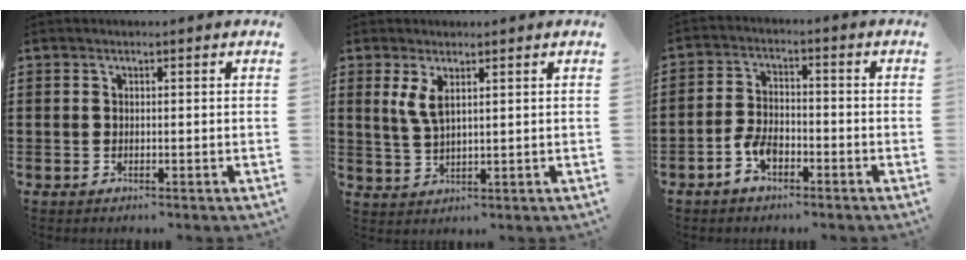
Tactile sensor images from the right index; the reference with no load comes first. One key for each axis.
{"total": 3.8, "fx": 1.8, "fy": 1.2, "fz": 3.2, "tx": -0.075, "ty": 0.000, "tz": 0.029}
{"total": 4.5, "fx": -2.7, "fy": 2.3, "fz": 2.7, "tx": -0.069, "ty": 0.000, "tz": -0.056}